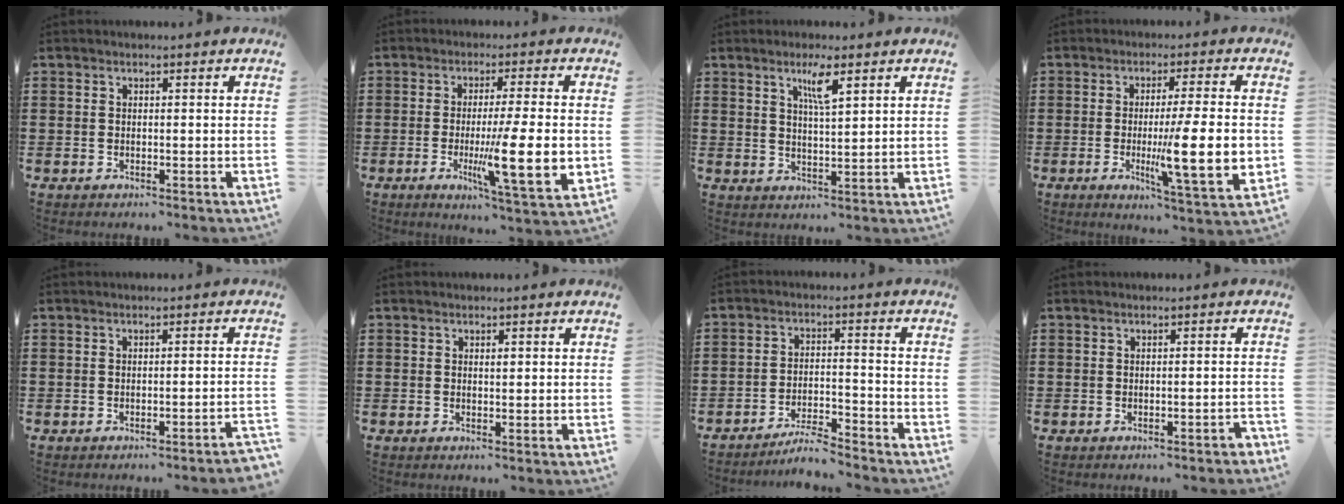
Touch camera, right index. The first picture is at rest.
{"total": 12.1, "force": [-1.5, 1.8, 11.9], "torque": [-0.202, -0.022, -0.027]}
{"total": 4.3, "force": [2.6, 0.6, 3.3], "torque": [-0.065, 0.002, 0.042]}
{"total": 12.3, "force": [-1.1, 1.8, 12.1], "torque": [-0.192, -0.022, -0.021]}
{"total": 1.0, "force": [-0.9, -0.1, 0.6], "torque": [-0.011, -0.003, -0.016]}
{"total": 0.7, "force": [0.3, 0.3, 0.6], "torque": [-0.011, 0.001, 0.005]}
{"total": 4.9, "force": [-4.6, 0.2, 1.5], "torque": [-0.035, -0.002, -0.093]}
{"total": 0.8, "force": [-0.6, 0.2, 0.5], "torque": [-0.011, -0.004, -0.011]}